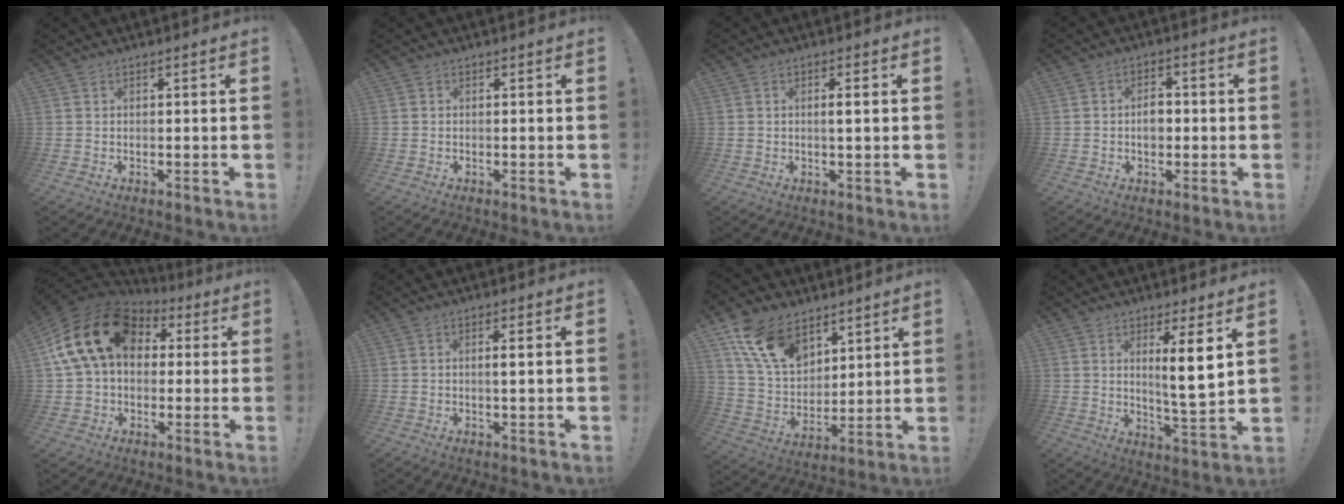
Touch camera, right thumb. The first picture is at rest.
{"total": 0.0}
{"total": 2.3, "force": [0.5, 0.1, 2.2], "torque": [-0.021, -0.008, 0.001]}
{"total": 5.1, "force": [-0.4, 3.7, 3.4], "torque": [-0.051, 0.005, -0.013]}
{"total": 21.7, "force": [5.7, 14.8, 14.9], "torque": [-0.257, -0.007, 0.105]}
{"total": 2.0, "force": [0.5, 0.0, 1.9], "torque": [-0.023, -0.005, 0.002]}
{"total": 16.3, "force": [9.9, 10.1, 7.9], "torque": [-0.156, -0.046, 0.195]}
{"total": 8.8, "force": [3.4, 0.6, 8.1], "torque": [-0.117, -0.024, 0.047]}